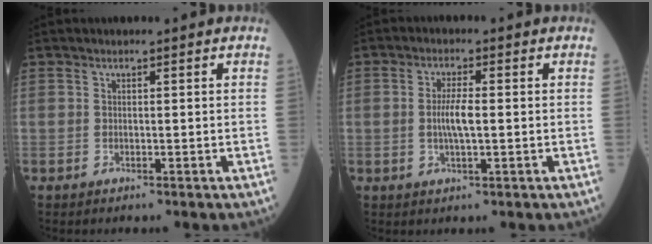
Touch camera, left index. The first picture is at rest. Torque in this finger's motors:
{"motor_torque": [0.76, -0.02, 0.18, 0.05]}